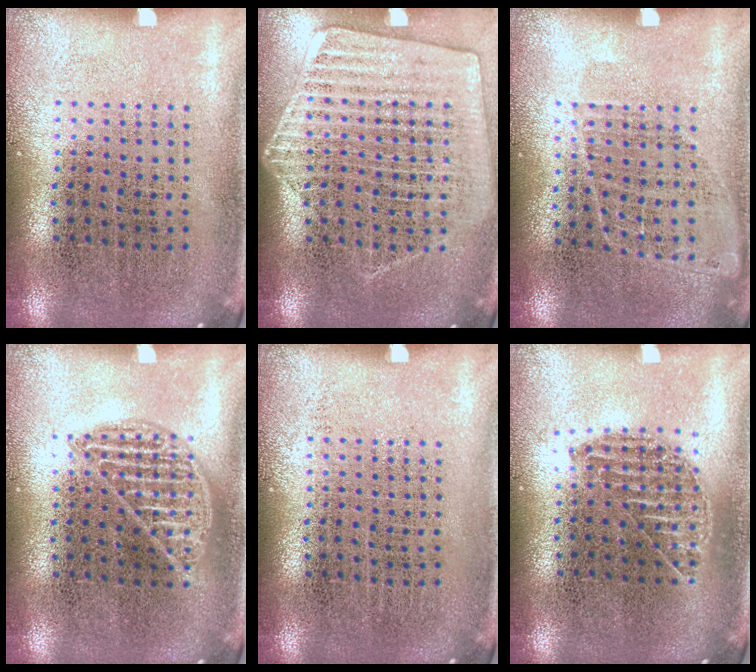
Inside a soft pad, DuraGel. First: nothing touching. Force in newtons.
{"total": 1.6, "press": 1.5, "slide": 0.5}
{"total": 1.0, "press": 0.9, "slide": 0.6}
{"total": 1.0, "press": 1.0, "slide": 0.1}
{"total": 0.0}
{"total": 1.0, "press": 0.9, "slide": 0.4}